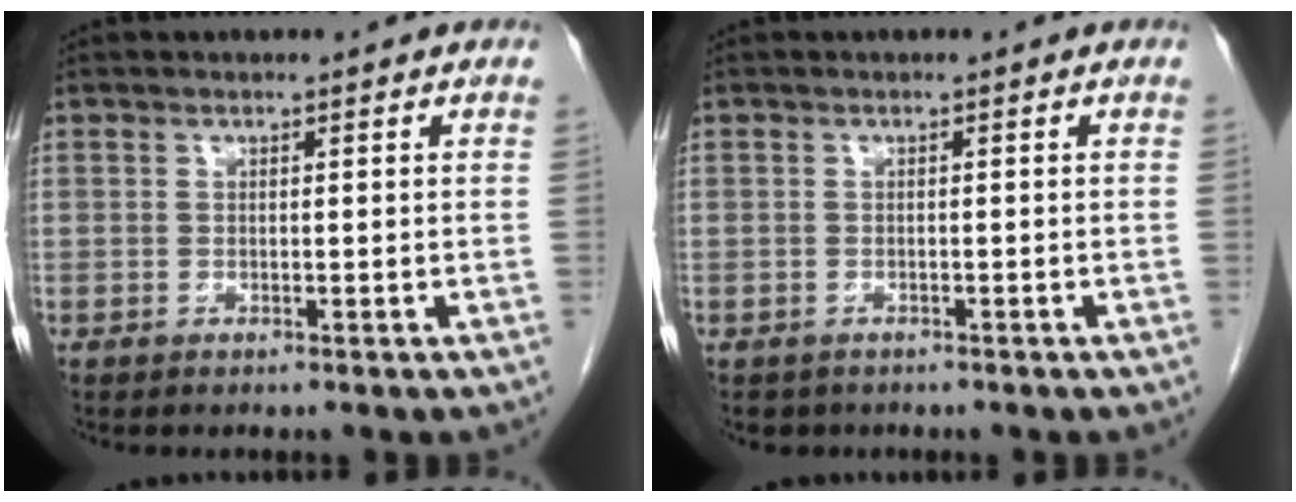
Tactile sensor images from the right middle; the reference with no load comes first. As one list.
[{"total": 1.9, "force": [-1.5, 1.1, 0.2], "torque": [-0.014, -0.002, -0.018]}]